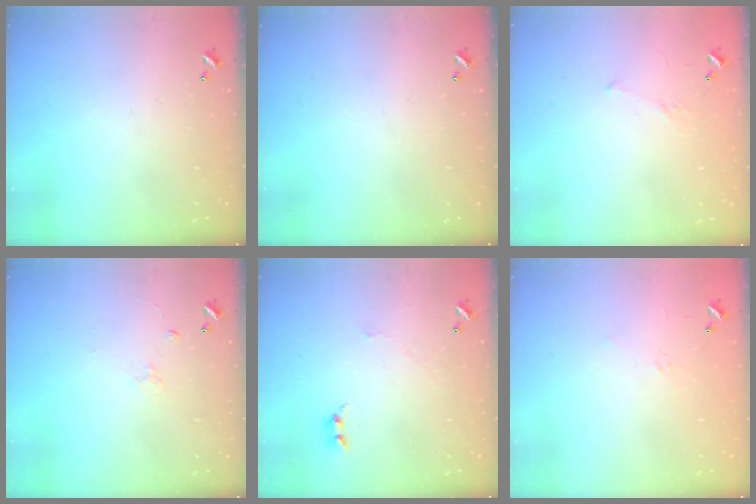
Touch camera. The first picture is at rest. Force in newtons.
{"total": 0.0}
{"total": 5.5, "press": 5.4, "slide": 0.9}
{"total": 1.5, "press": 1.3, "slide": 0.6}
{"total": 2.7, "press": 2.6, "slide": 0.4}
{"total": 6.1, "press": 6.0, "slide": 0.9}